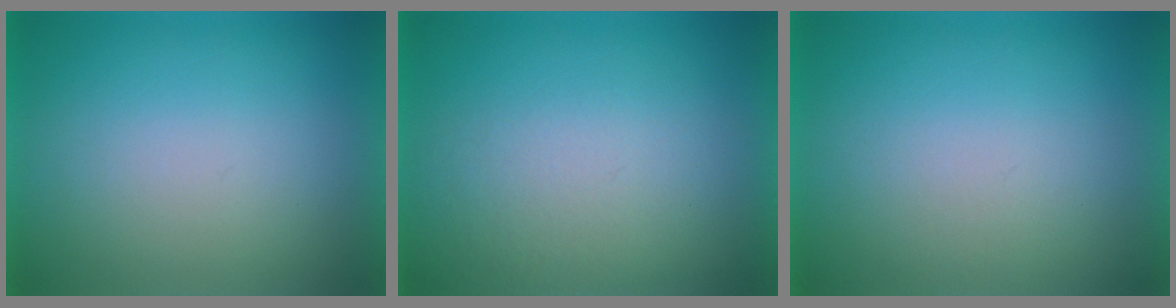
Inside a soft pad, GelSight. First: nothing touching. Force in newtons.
{"total": 3.7}
{"total": 1.1}